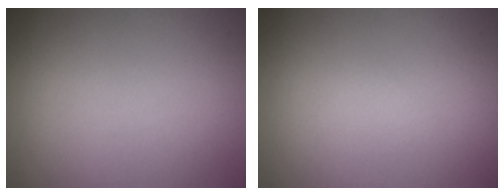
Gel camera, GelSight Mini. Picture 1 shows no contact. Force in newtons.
{"total": 0.7, "press": 0.7, "slide": 0.0}